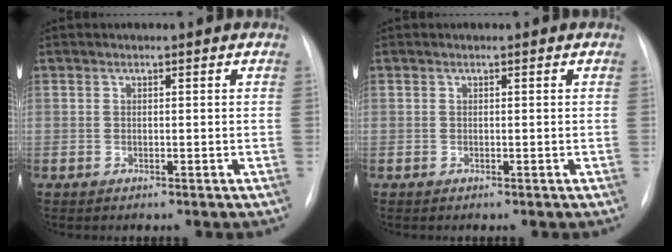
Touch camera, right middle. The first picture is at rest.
{"total": 0.0}